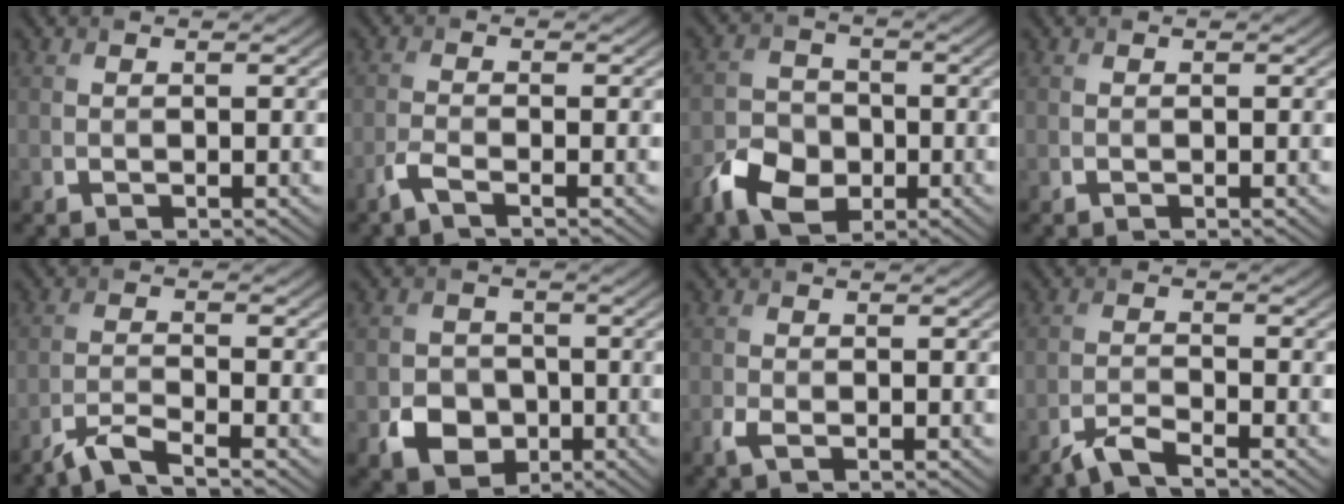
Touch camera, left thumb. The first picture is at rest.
{"total": 2.3, "force": [-1.6, 0.3, 1.5], "torque": [-0.036, -0.001, -0.043]}
{"total": 6.5, "force": [-3.1, 4.6, 3.3], "torque": [-0.069, -0.005, -0.069]}
{"total": 0.0}
{"total": 3.5, "force": [-2.8, 0.4, 2.1], "torque": [-0.037, 0.002, -0.071]}
{"total": 5.2, "force": [-1.9, 4.4, 2.1], "torque": [-0.040, -0.010, -0.037]}
{"total": 1.5, "force": [-0.8, 0.8, 1.1], "torque": [-0.027, -0.003, -0.017]}
{"total": 3.0, "force": [-2.5, 0.4, 1.7], "torque": [-0.034, 0.001, -0.061]}